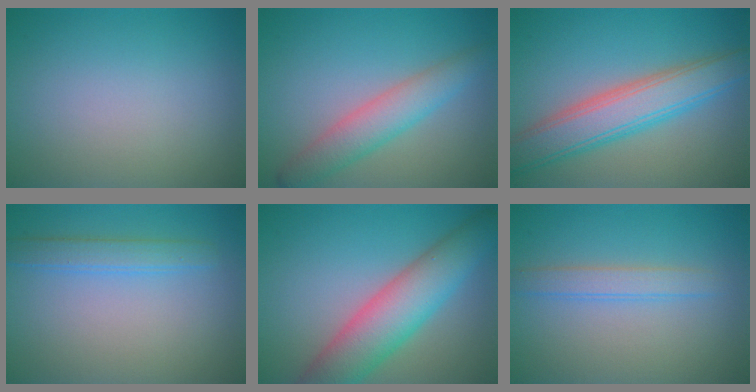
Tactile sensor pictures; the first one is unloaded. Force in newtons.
{"total": 4.0, "press": 4.0, "slide": 0.1}
{"total": 6.3, "press": 6.3, "slide": 0.3}
{"total": 2.3, "press": 2.3, "slide": 0.2}
{"total": 7.6, "press": 7.6, "slide": 0.3}
{"total": 2.0, "press": 2.0, "slide": 0.1}